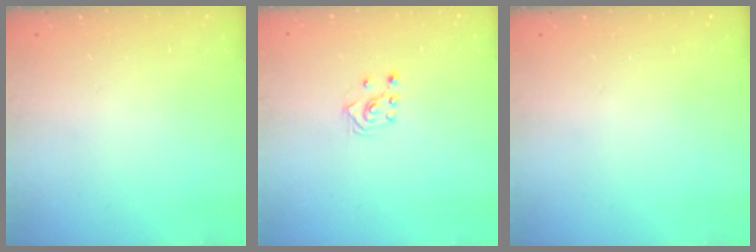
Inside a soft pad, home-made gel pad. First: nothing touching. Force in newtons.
{"total": 3.1, "press": 3.0, "slide": 0.7}
{"total": 0.0}